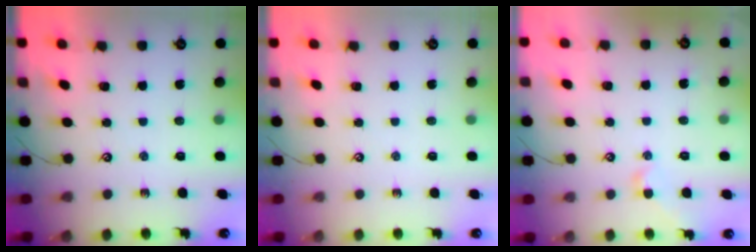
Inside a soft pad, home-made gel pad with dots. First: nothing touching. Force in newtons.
{"total": 0.0}
{"total": 2.9, "press": 2.9, "slide": 0.7}